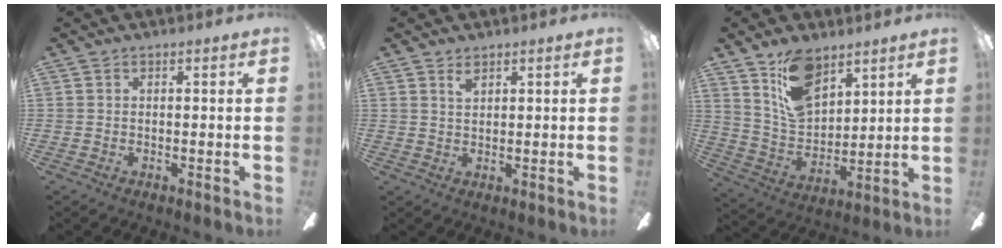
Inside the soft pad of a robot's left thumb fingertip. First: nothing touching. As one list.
[{"total": 2.3, "force": [1.8, 0.9, 1.1], "torque": [-0.026, 0.000, 0.033]}, {"total": 13.9, "force": [9.3, 7.9, 6.8], "torque": [-0.129, -0.036, 0.177]}]